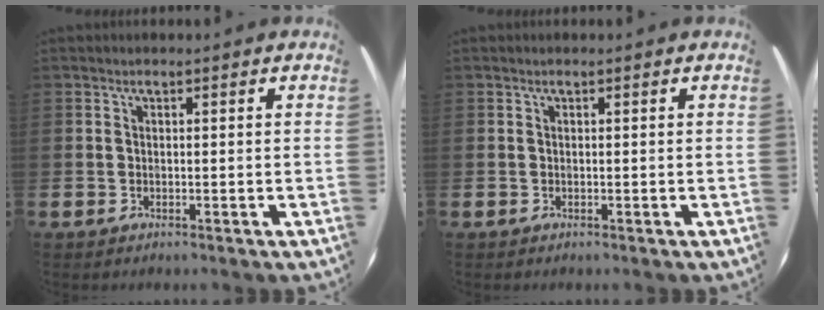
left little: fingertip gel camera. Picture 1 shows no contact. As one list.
[{"total": 0.0}]